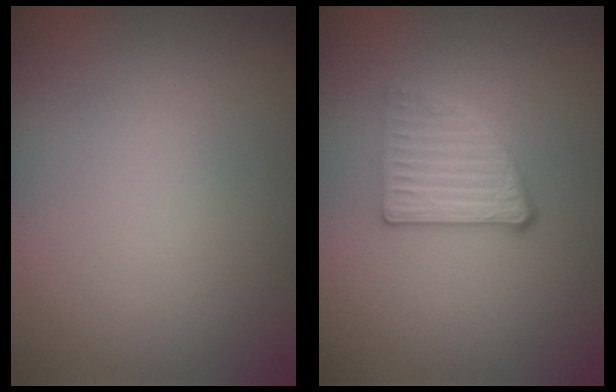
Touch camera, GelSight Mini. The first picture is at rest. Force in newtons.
{"total": 2.8, "press": 2.5, "slide": 1.2}